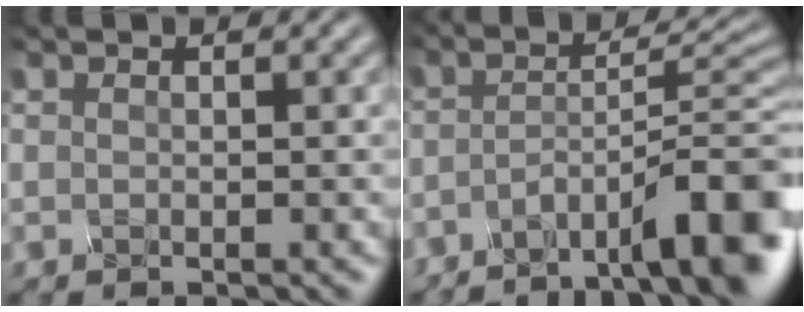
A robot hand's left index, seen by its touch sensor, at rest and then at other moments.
{"total": 8.3, "force": [-5.6, 0.9, 6.0], "torque": [-0.090, 0.017, -0.079]}